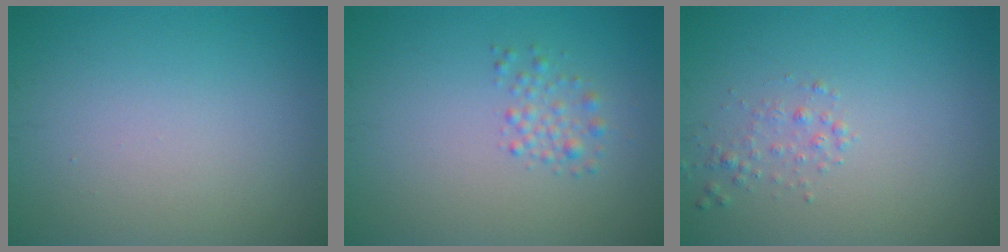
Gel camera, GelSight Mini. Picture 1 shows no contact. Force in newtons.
{"total": 1.5, "press": 1.5, "slide": 0.1}
{"total": 1.2, "press": 1.2, "slide": 0.1}